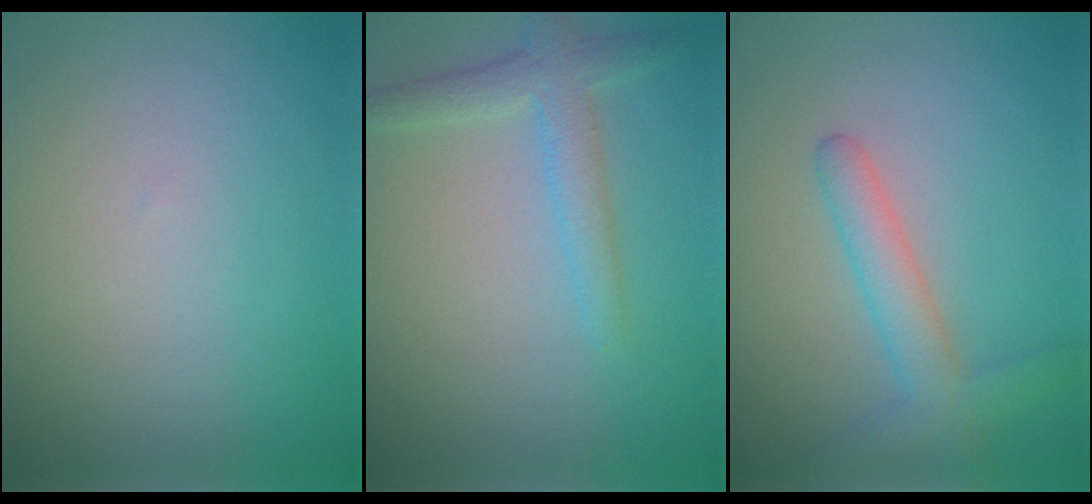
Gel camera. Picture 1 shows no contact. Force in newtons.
{"total": 2.9, "press": 2.9, "slide": 0.2}
{"total": 3.5, "press": 3.5, "slide": 0.2}